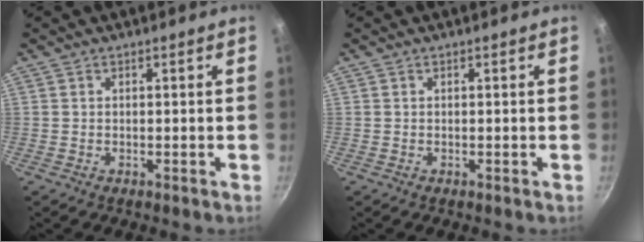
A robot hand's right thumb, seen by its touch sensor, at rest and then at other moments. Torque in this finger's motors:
{"motor_torque": [0.00, 0.00, -0.23, 0.27, 0.01]}